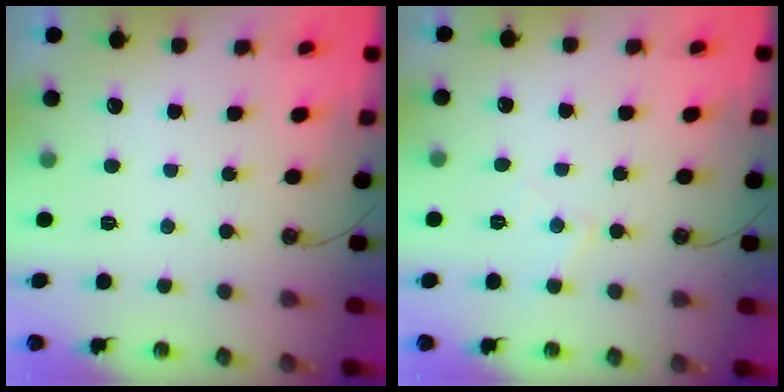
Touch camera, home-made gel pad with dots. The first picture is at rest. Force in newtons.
{"total": 5.0, "press": 4.9, "slide": 0.7}